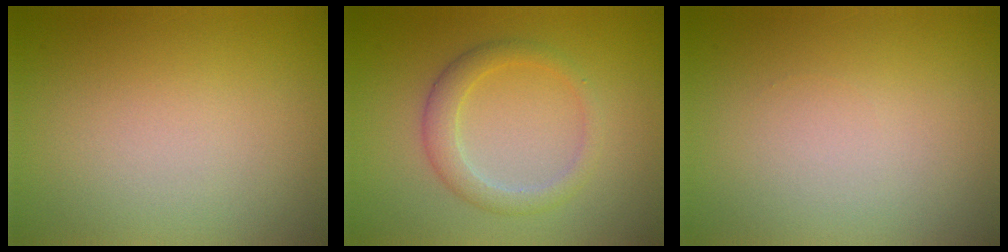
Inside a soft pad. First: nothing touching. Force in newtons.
{"total": 2.7, "press": 2.7, "slide": 0.2}
{"total": 0.0}